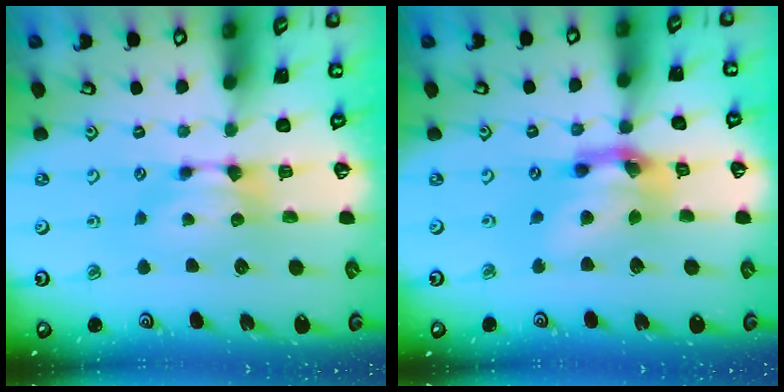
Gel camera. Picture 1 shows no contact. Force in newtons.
{"total": 8.2, "press": 7.9, "slide": 2.3}